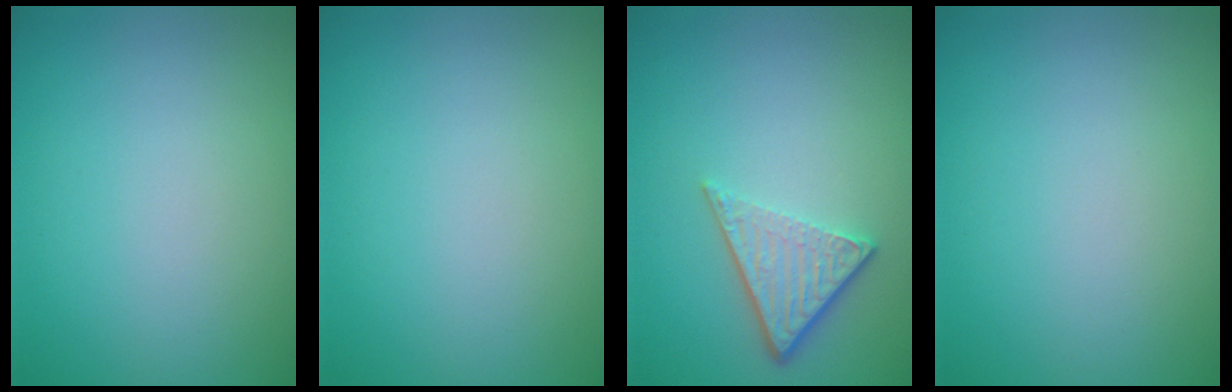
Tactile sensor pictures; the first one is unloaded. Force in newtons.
{"total": 0.0}
{"total": 3.8, "press": 2.6, "slide": 2.7}
{"total": 0.0}